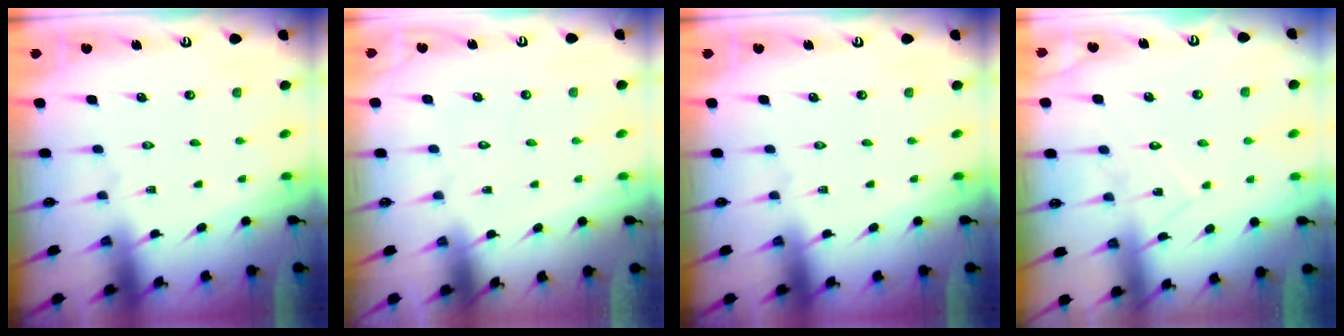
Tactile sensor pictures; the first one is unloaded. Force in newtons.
{"total": 1.6, "press": 1.6, "slide": 0.1}
{"total": 0.0}
{"total": 7.4, "press": 7.4, "slide": 0.6}